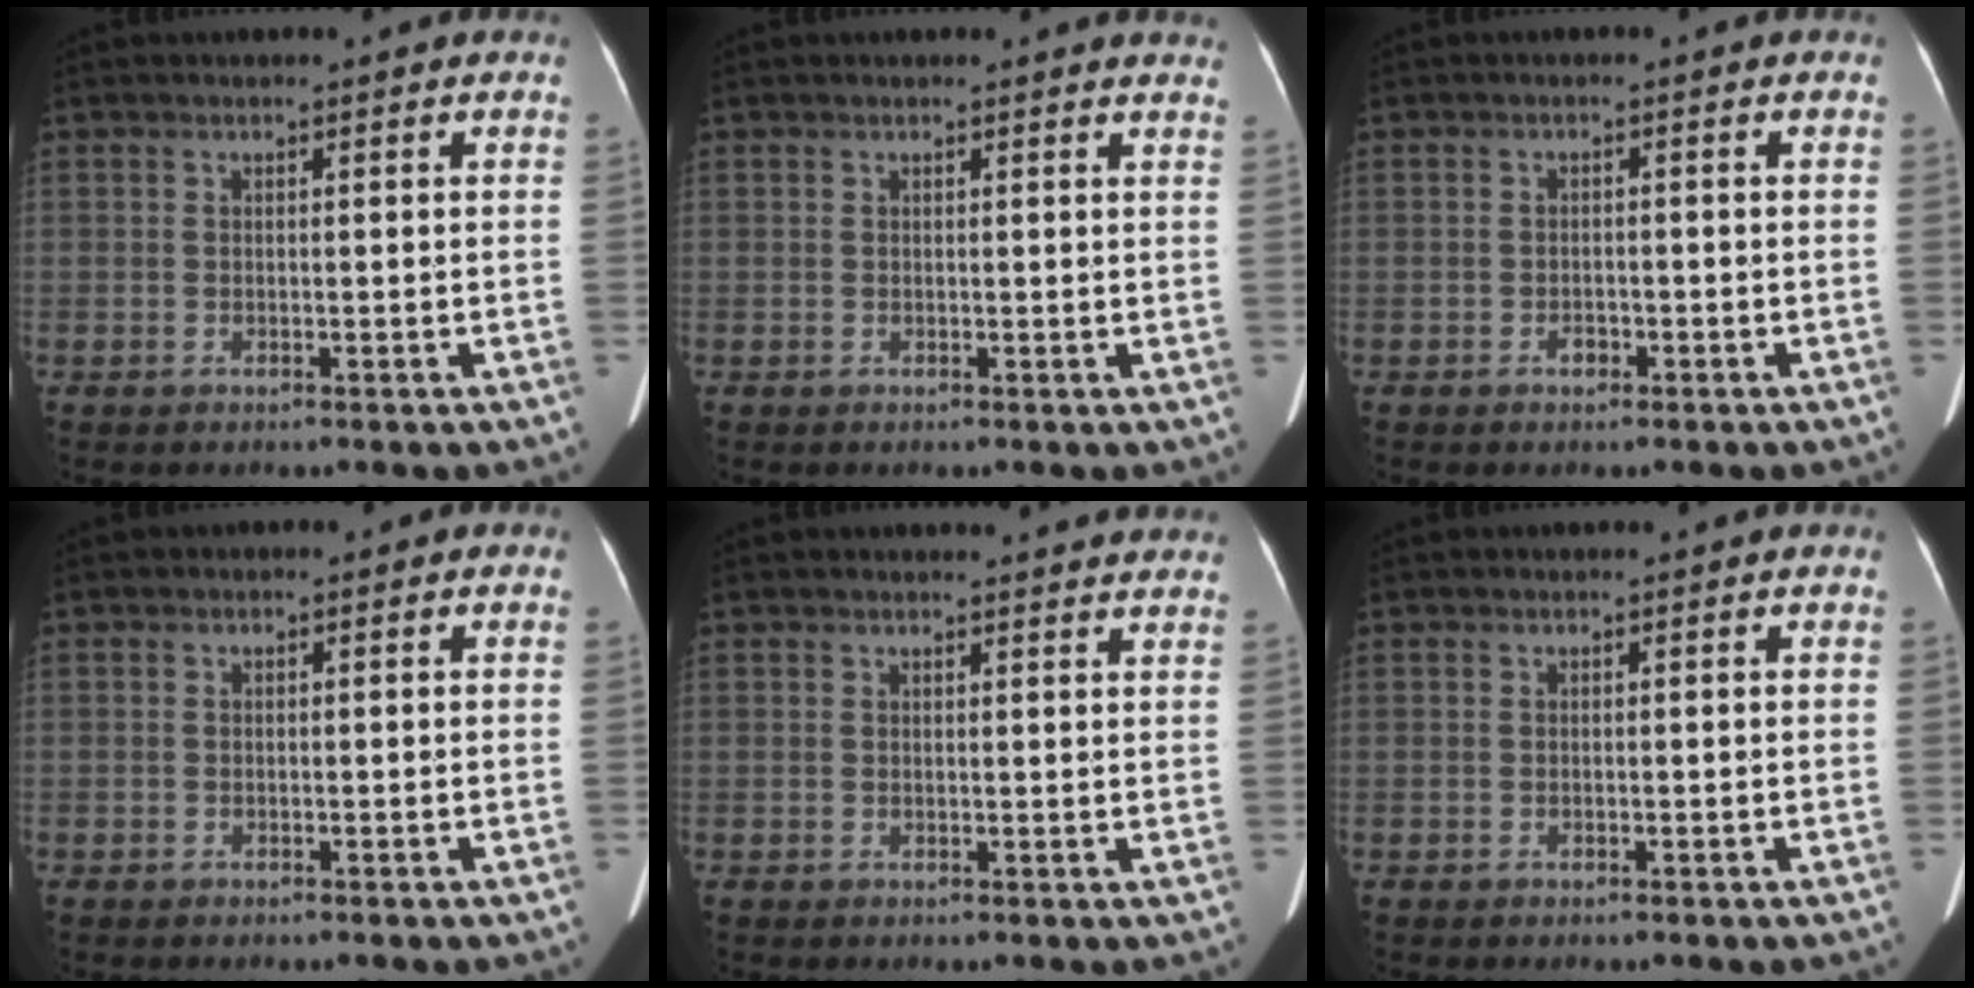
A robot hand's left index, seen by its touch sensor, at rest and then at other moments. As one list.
[{"total": 4.3, "force": [4.2, 0.7, 0.7], "torque": [-0.001, -0.012, 0.021]}, {"total": 1.4, "force": [-1.0, 0.8, 0.6], "torque": [-0.012, 0.002, -0.013]}, {"total": 0.9, "force": [-0.6, 0.6, 0.0], "torque": [-0.001, 0.004, -0.013]}, {"total": 6.7, "force": [6.5, 0.6, 1.4], "torque": [-0.008, -0.001, 0.052]}, {"total": 0.0}]